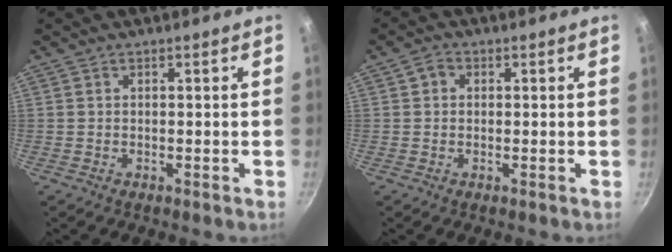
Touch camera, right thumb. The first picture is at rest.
{"total": 1.9, "force": [0.4, 1.7, 0.8], "torque": [-0.009, 0.003, 0.002]}